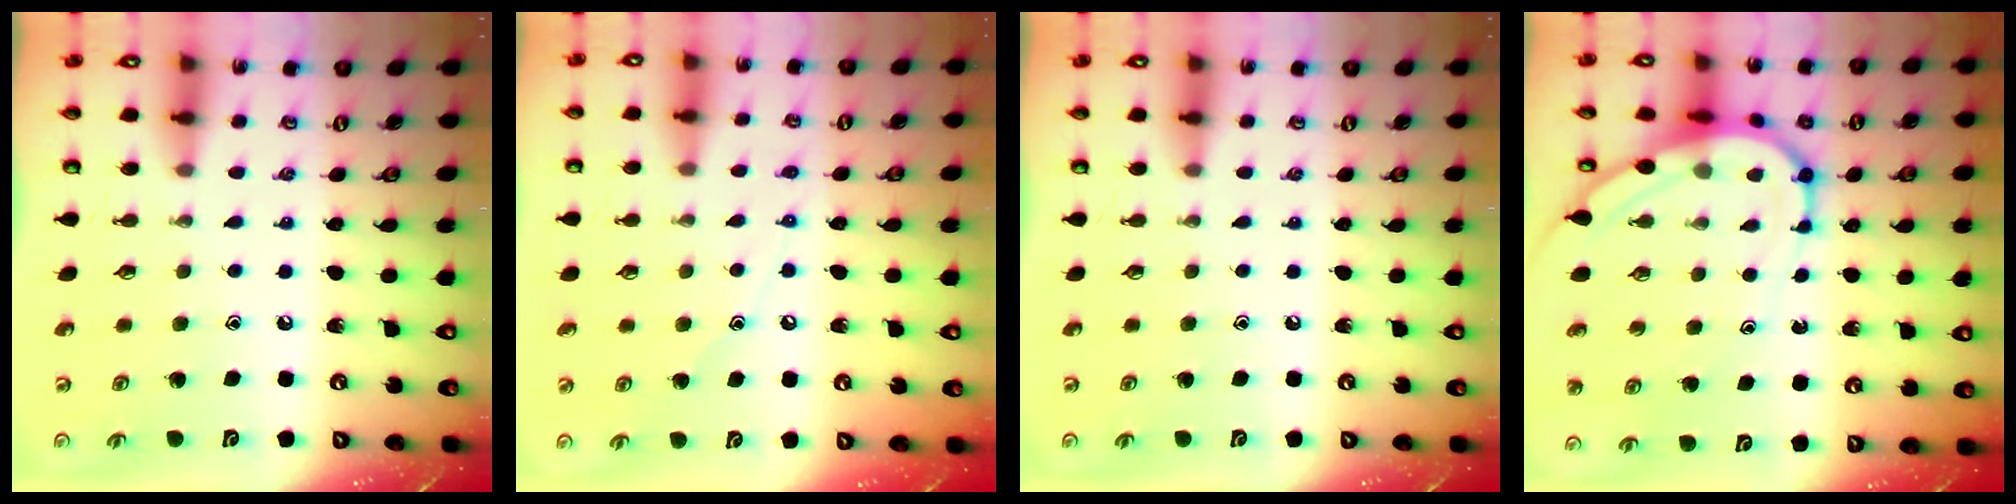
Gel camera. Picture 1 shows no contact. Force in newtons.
{"total": 6.2, "press": 6.2, "slide": 0.7}
{"total": 0.0}
{"total": 9.2, "press": 9.1, "slide": 0.8}